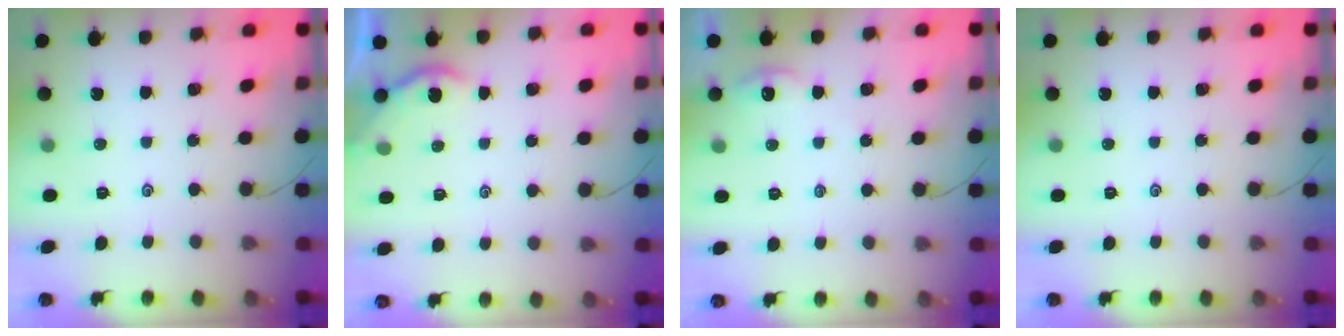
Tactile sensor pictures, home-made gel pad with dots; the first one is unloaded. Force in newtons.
{"total": 1.8, "press": 1.8, "slide": 0.1}
{"total": 2.5, "press": 2.5, "slide": 0.3}
{"total": 0.0}